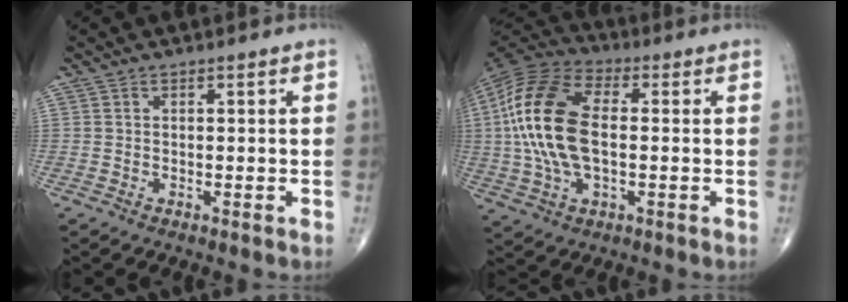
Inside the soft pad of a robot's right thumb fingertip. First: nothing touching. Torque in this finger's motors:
{"motor_torque": [-0.38, 1.89, 1.86, 0.33, 0.70]}